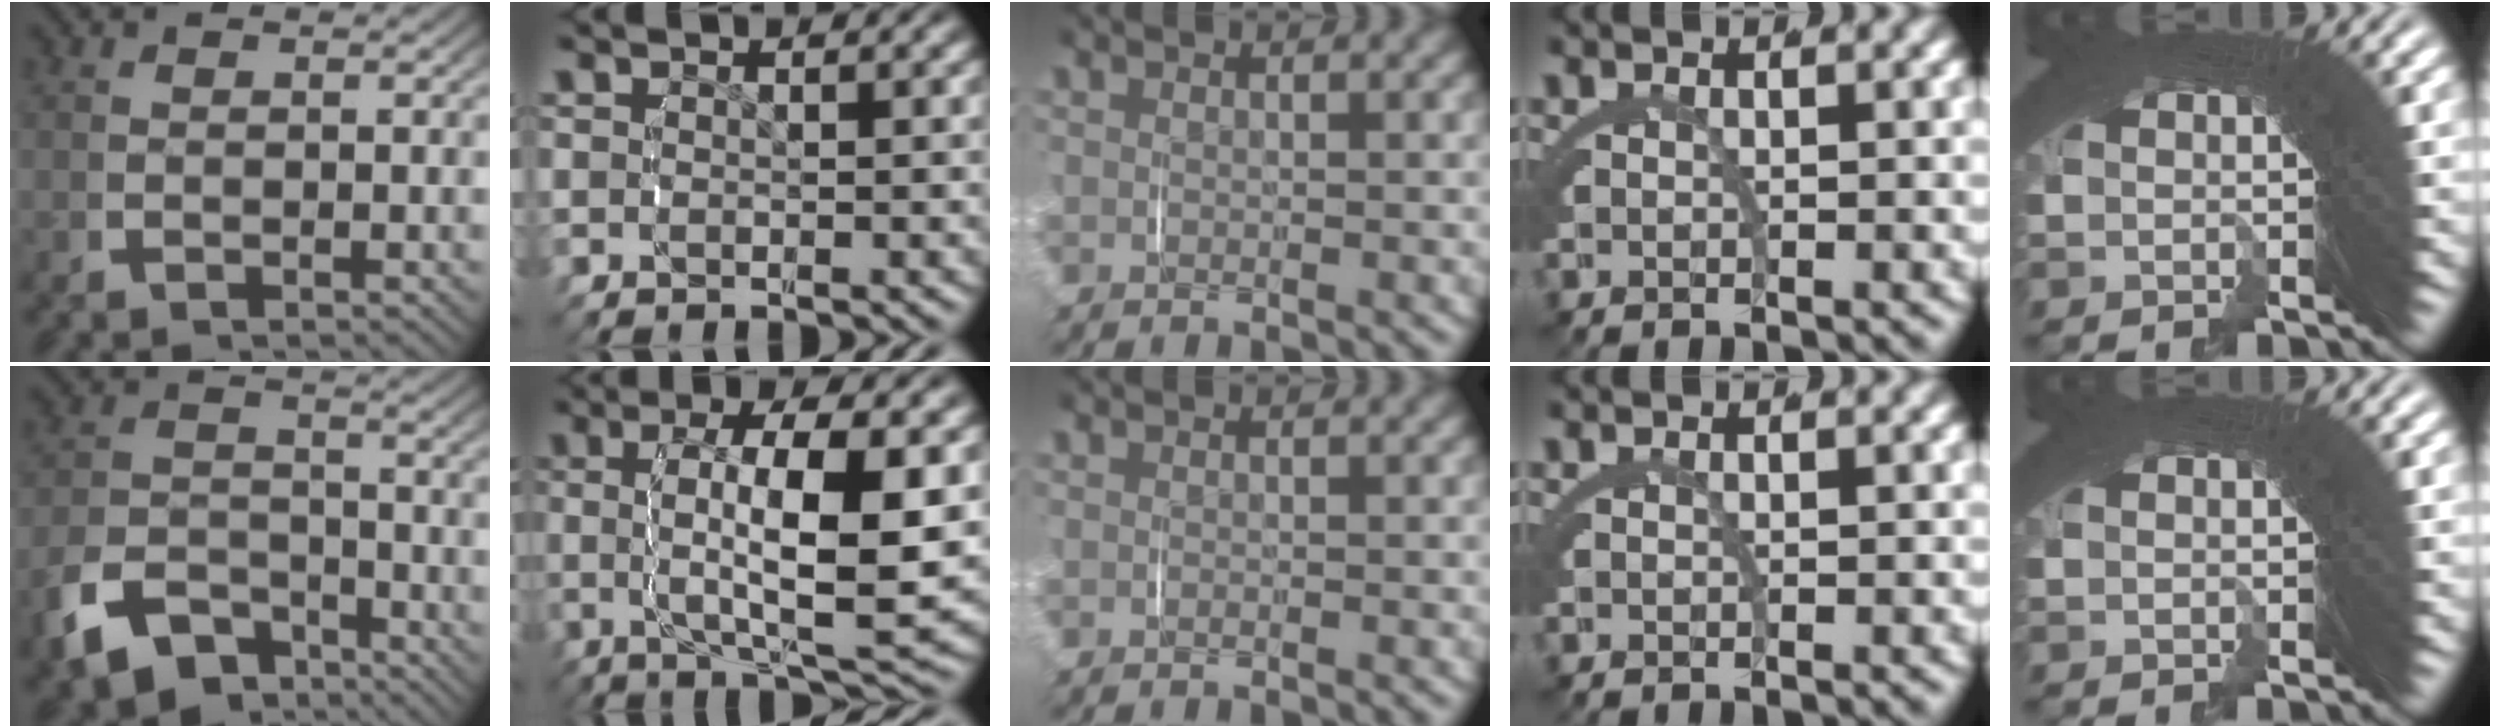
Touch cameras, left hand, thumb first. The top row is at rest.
{"thumb": {"total": 8.6, "force": [-5.4, 5.5, 3.8], "torque": [-0.067, -0.038, -0.082]}, "index": {"total": 9.6, "force": [0.0, 2.7, 9.2], "torque": [-0.145, -0.010, 0.011]}}